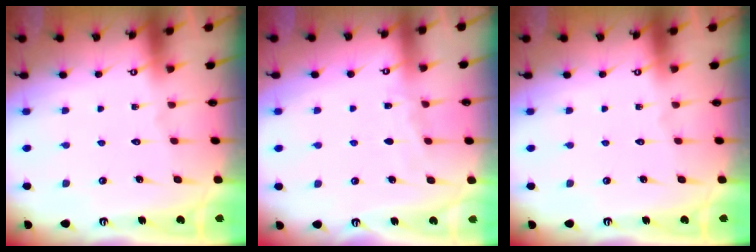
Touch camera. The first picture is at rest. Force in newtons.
{"total": 3.4, "press": 3.3, "slide": 0.5}
{"total": 0.0}